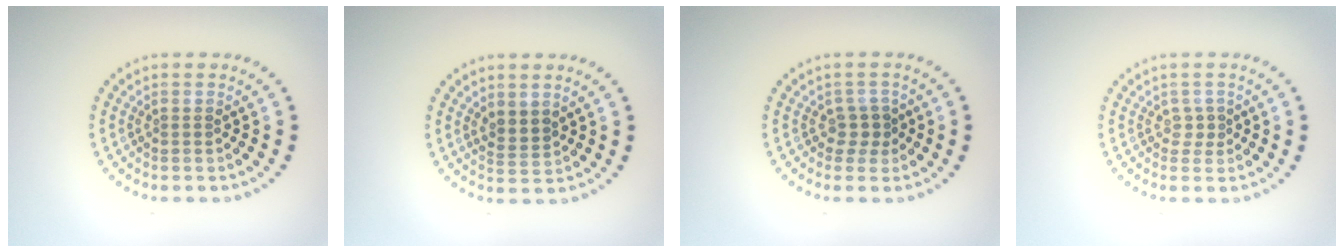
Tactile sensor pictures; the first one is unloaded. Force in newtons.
{"total": 1.9, "press": 1.4, "slide": 1.2}
{"total": 1.7, "press": 1.4, "slide": 1.1}
{"total": 0.9, "press": 0.8, "slide": 0.6}